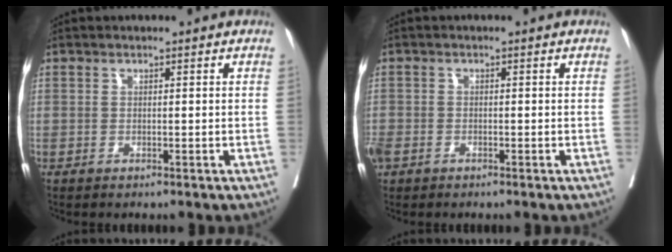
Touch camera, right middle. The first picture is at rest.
{"total": 3.9, "force": [-2.1, 2.7, 1.9], "torque": [-0.056, -0.006, -0.040]}